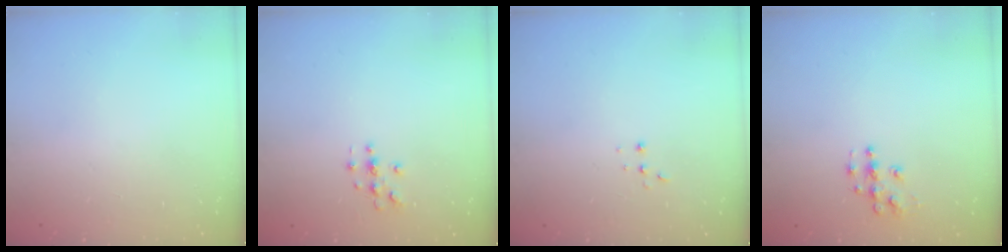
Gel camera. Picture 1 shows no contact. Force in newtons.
{"total": 2.9, "press": 2.9, "slide": 0.3}
{"total": 2.2, "press": 2.2, "slide": 0.5}
{"total": 5.9, "press": 5.9, "slide": 0.4}